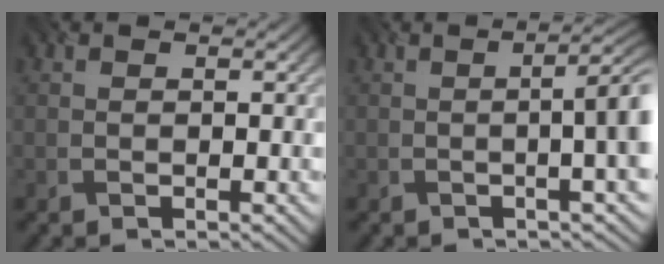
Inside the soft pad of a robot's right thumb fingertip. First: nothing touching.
{"total": 7.2, "force": [-0.3, 2.0, 6.9], "torque": [-0.081, 0.008, -0.009]}